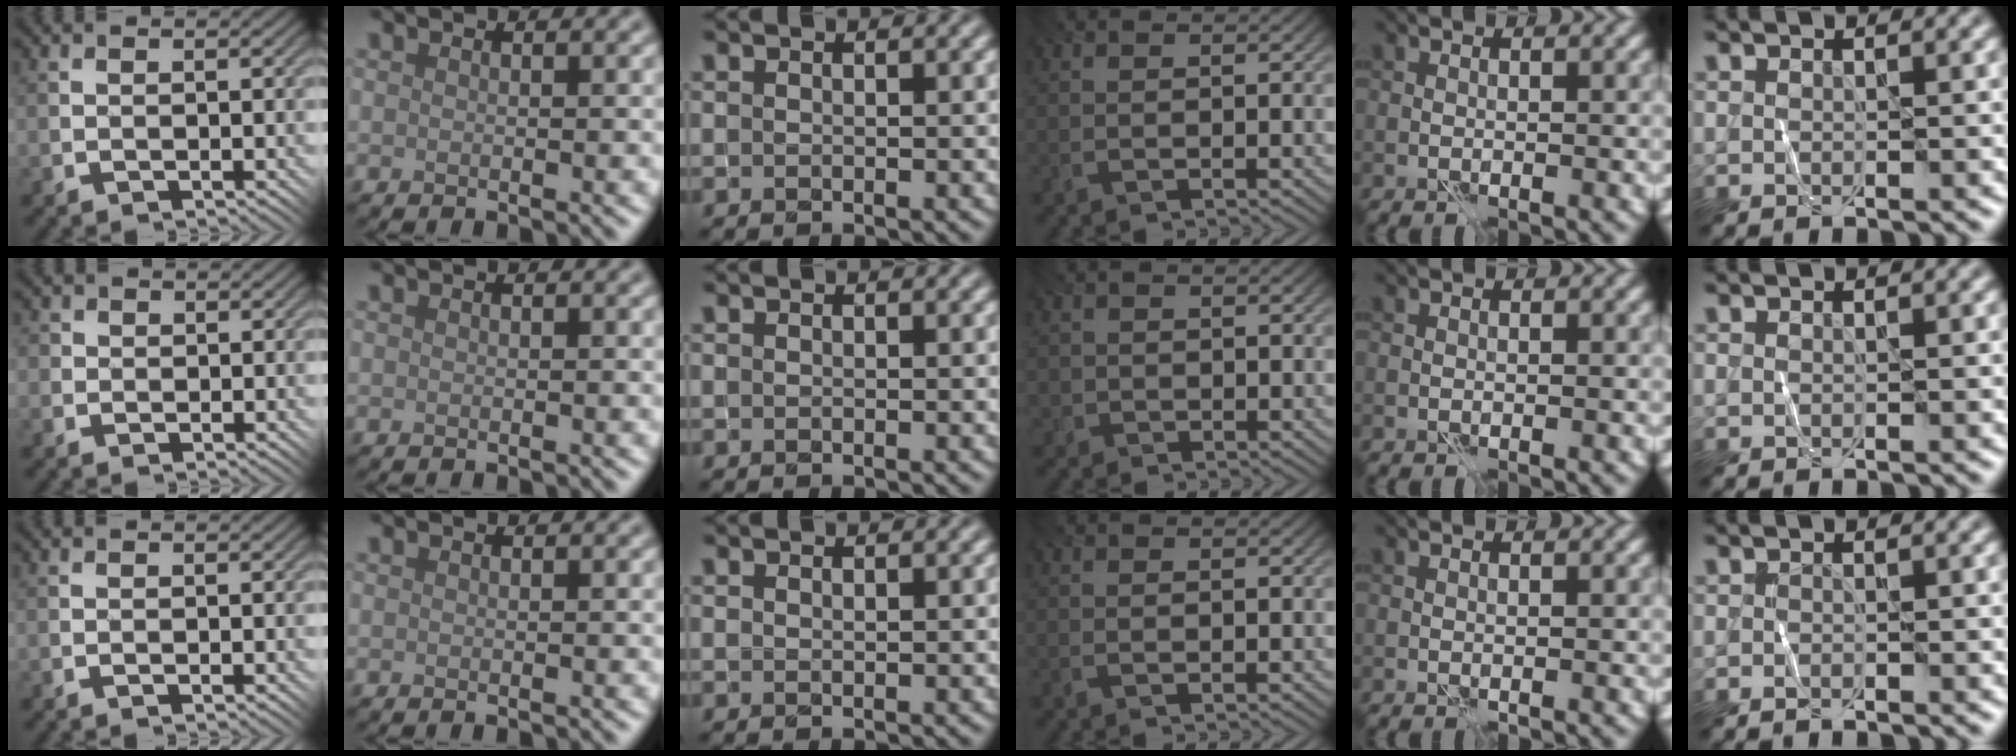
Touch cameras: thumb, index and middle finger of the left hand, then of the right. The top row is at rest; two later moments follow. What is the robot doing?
{"motion": "fold", "object": "shorts"}